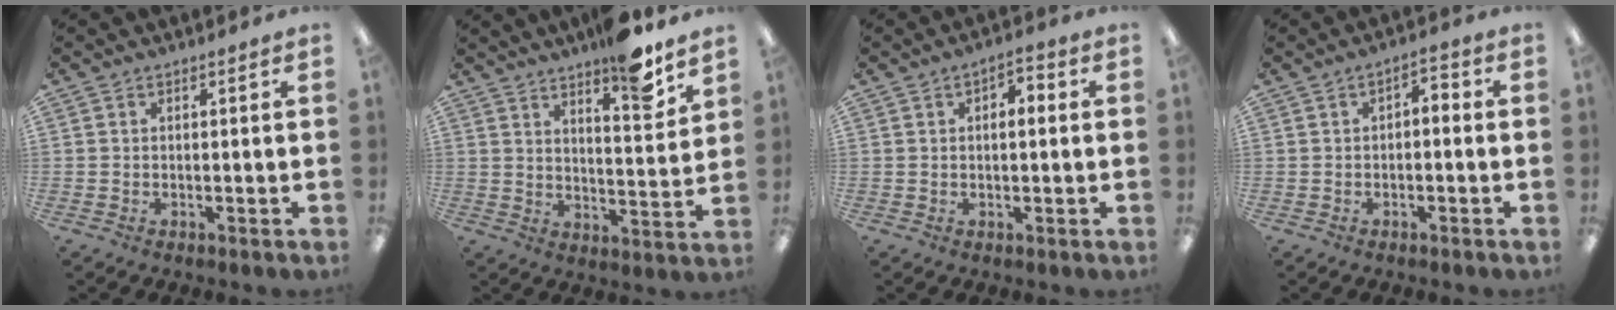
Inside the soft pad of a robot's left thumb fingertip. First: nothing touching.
{"total": 10.1, "force": [8.3, 2.0, 5.5], "torque": [-0.059, -0.062, 0.136]}
{"total": 2.6, "force": [0.1, 1.6, 2.0], "torque": [-0.029, 0.006, -0.003]}
{"total": 3.0, "force": [-2.0, 1.6, 1.6], "torque": [-0.024, 0.016, -0.039]}